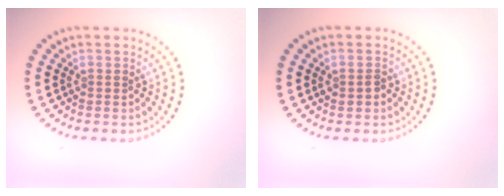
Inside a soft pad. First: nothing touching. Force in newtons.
{"total": 1.2, "press": 1.2, "slide": 0.1}